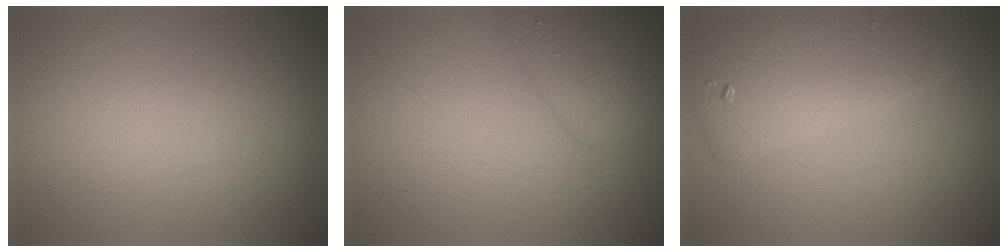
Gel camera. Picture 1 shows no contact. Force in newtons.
{"total": 3.3, "press": 3.3, "slide": 0.1}
{"total": 5.1, "press": 5.1, "slide": 0.2}